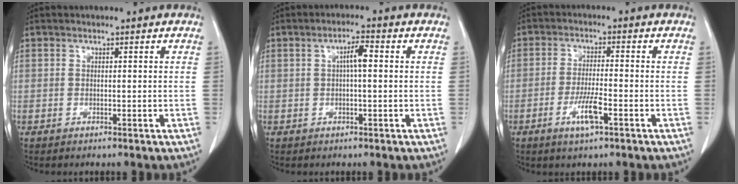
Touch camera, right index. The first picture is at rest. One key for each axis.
{"total": 3.1, "fx": 0.4, "fy": 0.4, "fz": 3.0, "tx": -0.053, "ty": 0.007, "tz": 0.005}
{"total": 5.2, "fx": -2.4, "fy": 0.5, "fz": 4.6, "tx": -0.091, "ty": -0.007, "tz": -0.045}